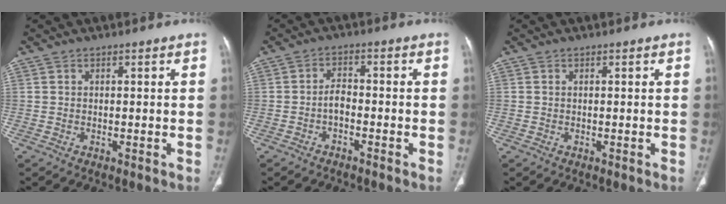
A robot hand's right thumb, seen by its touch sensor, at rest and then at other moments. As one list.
[{"total": 2.7, "force": [-1.4, 1.3, 1.9], "torque": [-0.034, 0.020, -0.029]}, {"total": 0.0}]